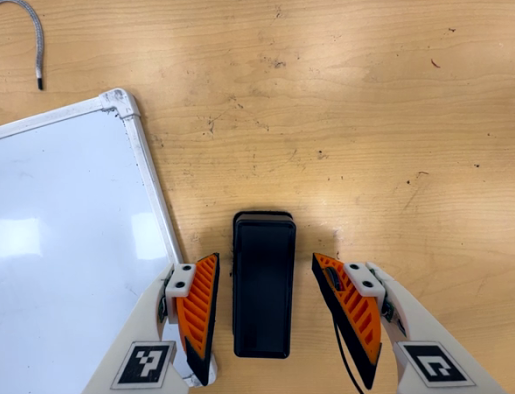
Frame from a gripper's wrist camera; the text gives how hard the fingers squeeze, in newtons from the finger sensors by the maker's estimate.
{"total": 0.0}